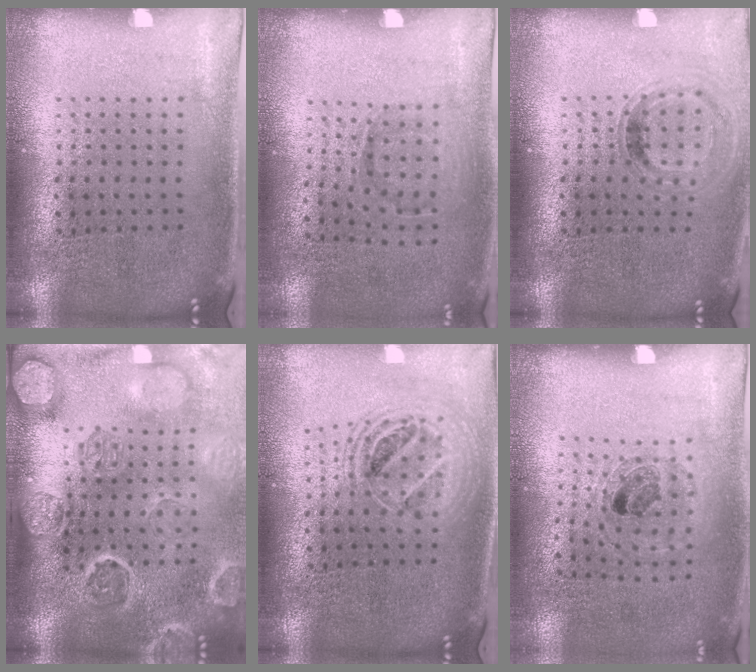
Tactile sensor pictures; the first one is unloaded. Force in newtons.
{"total": 0.9, "press": 0.6, "slide": 0.7}
{"total": 0.8, "press": 0.7, "slide": 0.2}
{"total": 4.3, "press": 3.5, "slide": 2.5}
{"total": 1.8, "press": 1.5, "slide": 1.1}
{"total": 1.0, "press": 0.9, "slide": 0.4}